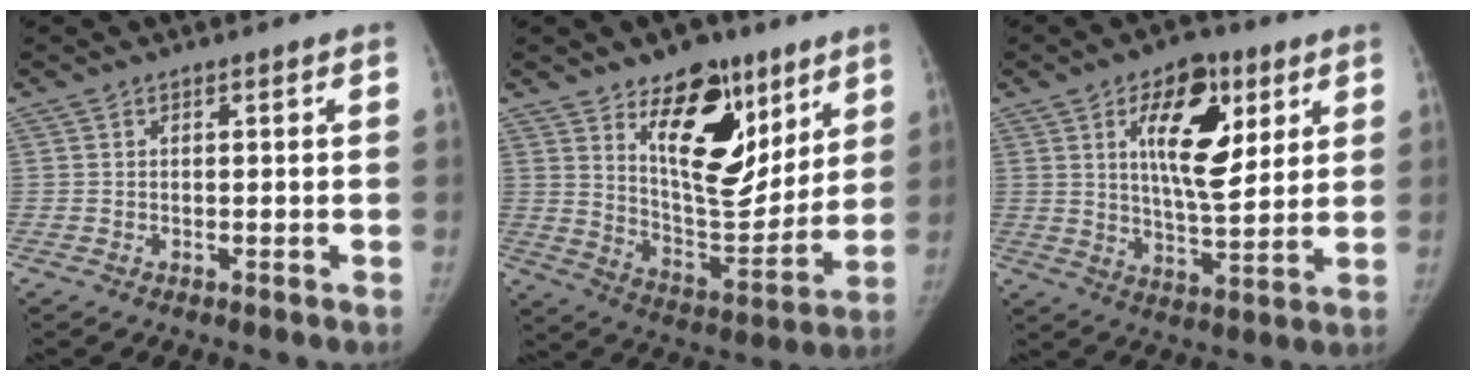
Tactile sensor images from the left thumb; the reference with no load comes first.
{"total": 19.5, "force": [10.2, 10.3, 13.0], "torque": [-0.132, -0.076, 0.169]}
{"total": 14.4, "force": [5.5, 6.9, 11.4], "torque": [-0.141, -0.029, 0.089]}